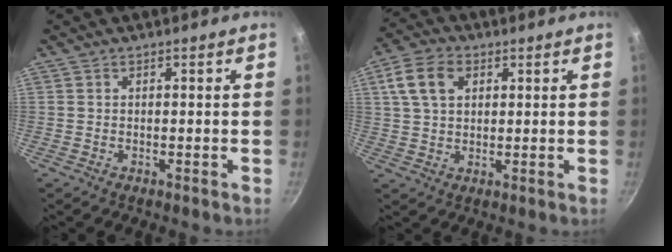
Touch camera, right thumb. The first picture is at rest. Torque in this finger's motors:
{"motor_torque": [-1.09, 1.16, 0.83, -0.01, 0.32]}